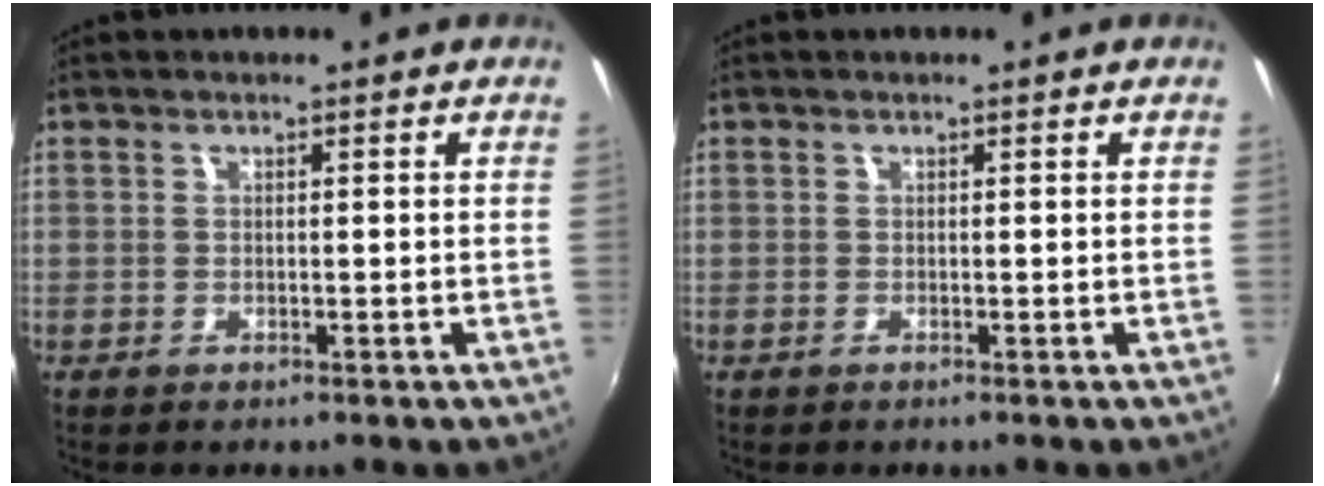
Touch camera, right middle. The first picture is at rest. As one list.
[{"total": 0.0}]